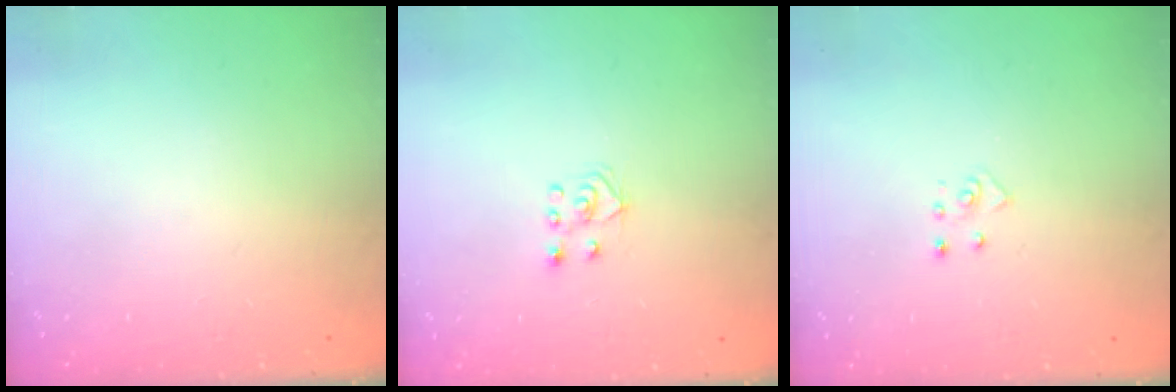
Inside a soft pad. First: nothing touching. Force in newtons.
{"total": 4.2, "press": 4.2, "slide": 0.3}
{"total": 4.1, "press": 4.1, "slide": 0.4}